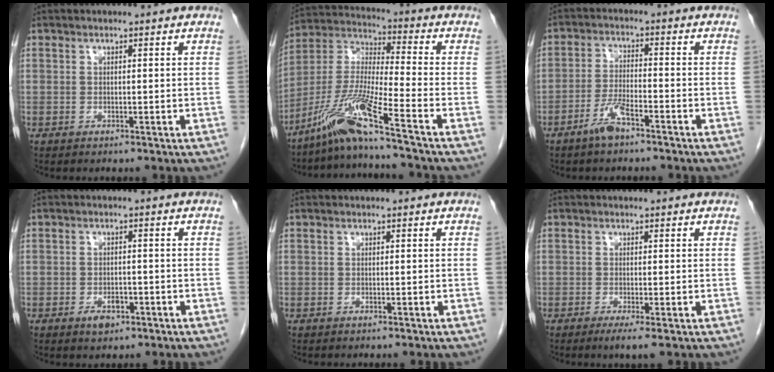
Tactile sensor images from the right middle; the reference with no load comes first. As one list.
[{"total": 11.1, "force": [-8.0, -1.8, 7.6], "torque": [-0.162, -0.014, -0.154]}, {"total": 4.7, "force": [-3.4, 0.9, 3.2], "torque": [-0.071, -0.001, -0.065]}, {"total": 2.8, "force": [-1.5, 1.5, 1.7], "torque": [-0.027, 0.003, -0.018]}, {"total": 0.0}, {"total": 2.3, "force": [-1.1, -0.1, 1.9], "torque": [-0.030, -0.008, -0.019]}]